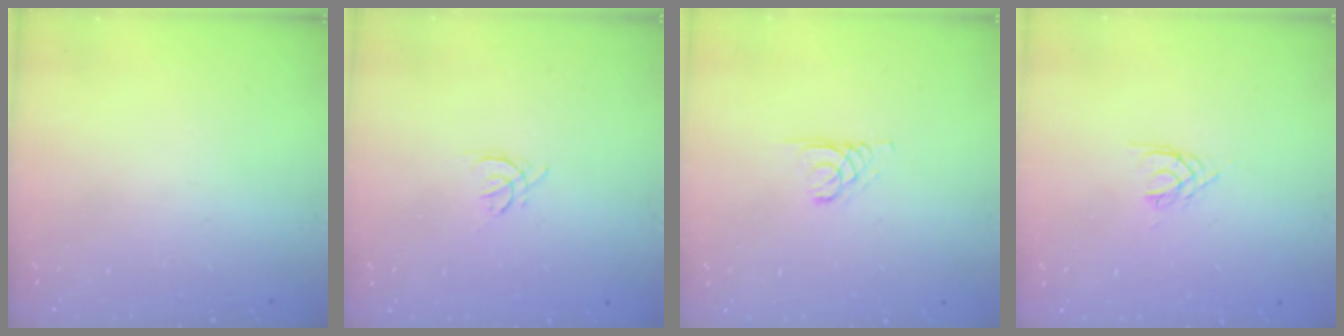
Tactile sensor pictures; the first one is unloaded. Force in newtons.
{"total": 2.4, "press": 2.3, "slide": 0.6}
{"total": 2.1, "press": 2.1, "slide": 0.2}
{"total": 3.6, "press": 3.6, "slide": 0.5}